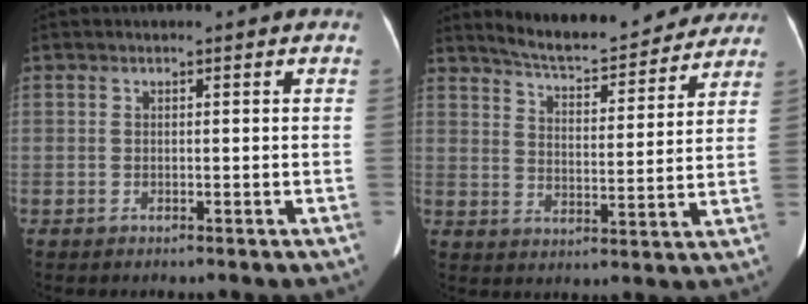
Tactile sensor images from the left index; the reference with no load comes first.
{"total": 15.8, "force": [14.7, 3.2, 4.8], "torque": [-0.066, -0.003, 0.198]}